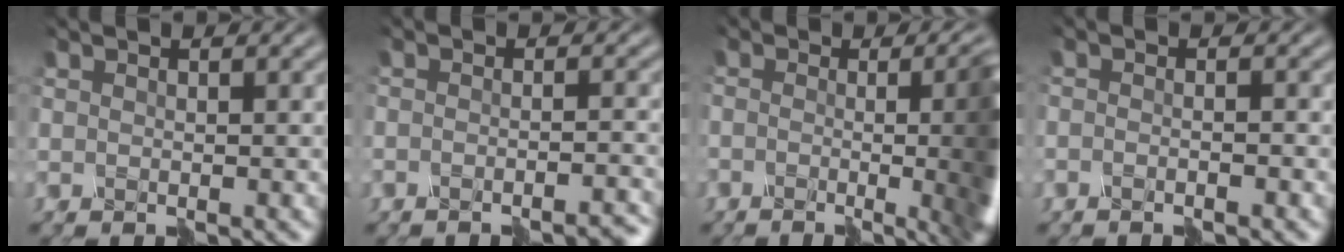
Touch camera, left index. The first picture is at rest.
{"total": 3.2, "force": [-2.9, -0.3, 1.1], "torque": [-0.014, -0.006, -0.039]}
{"total": 13.4, "force": [-2.0, 5.8, 11.9], "torque": [-0.093, -0.005, -0.018]}
{"total": 1.9, "force": [-1.8, -0.5, 0.3], "torque": [0.005, -0.002, -0.024]}